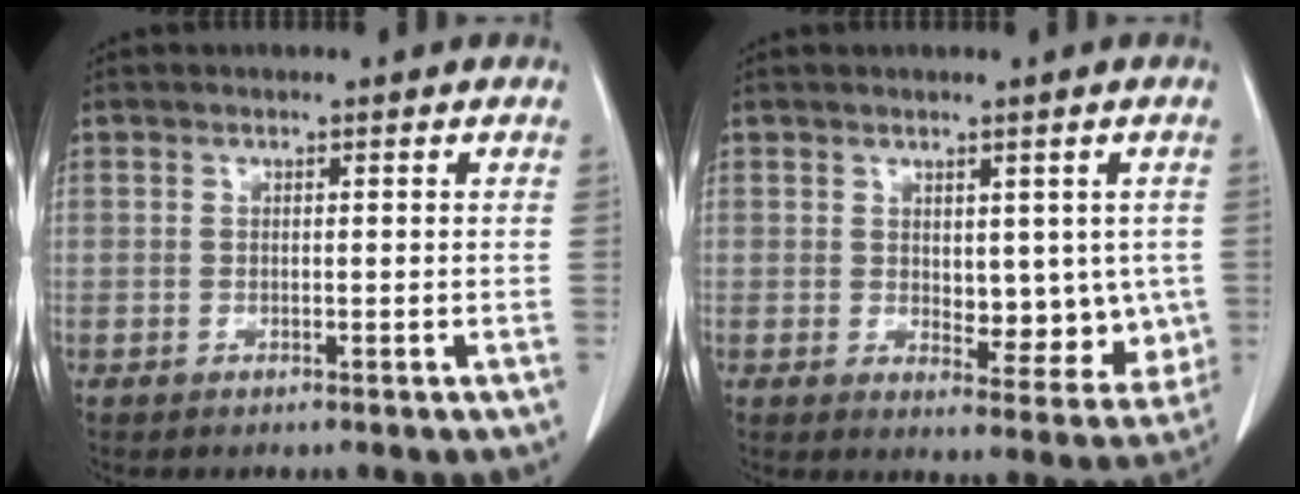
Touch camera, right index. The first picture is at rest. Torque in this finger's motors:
{"motor_torque": [0.07, 0.00, 0.09, 0.02]}